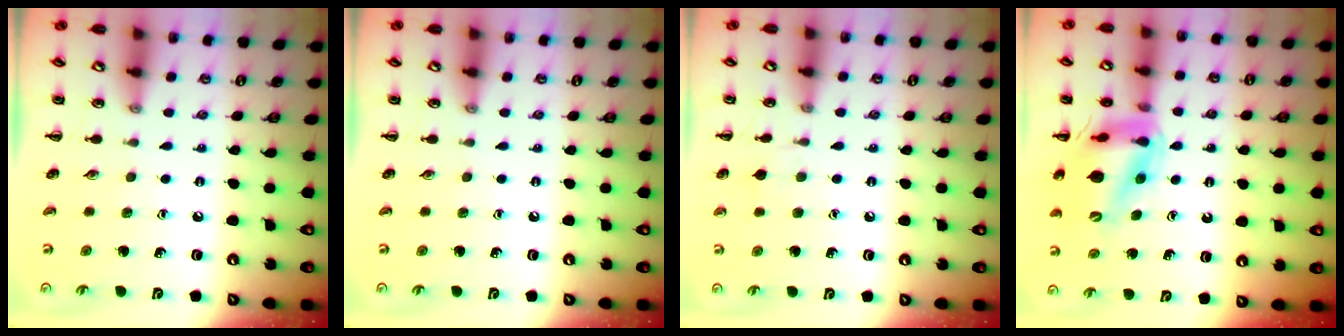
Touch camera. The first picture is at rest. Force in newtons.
{"total": 0.0}
{"total": 4.9, "press": 4.5, "slide": 1.8}
{"total": 17.3, "press": 17.0, "slide": 3.0}